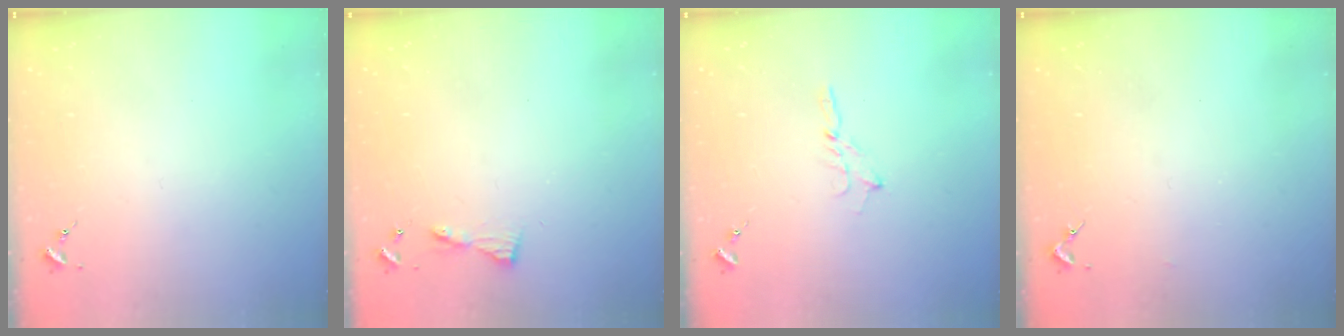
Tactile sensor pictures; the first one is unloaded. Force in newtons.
{"total": 4.7, "press": 4.7, "slide": 0.5}
{"total": 2.7, "press": 2.7, "slide": 0.2}
{"total": 1.3, "press": 1.3, "slide": 0.1}